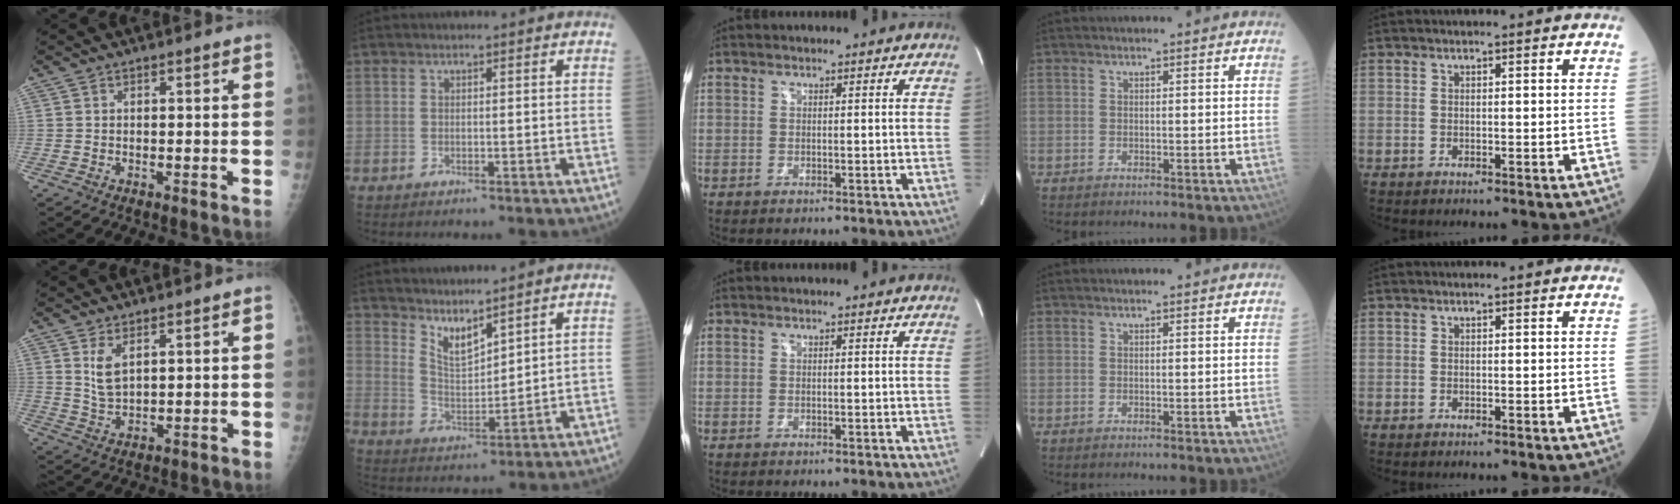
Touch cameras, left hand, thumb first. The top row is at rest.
{"thumb": {"total": 4.3, "force": [2.0, 2.0, 3.2], "torque": [-0.058, -0.015, 0.047]}, "index": {"total": 5.1, "force": [4.5, 0.8, 2.4], "torque": [-0.059, -0.010, 0.101]}}